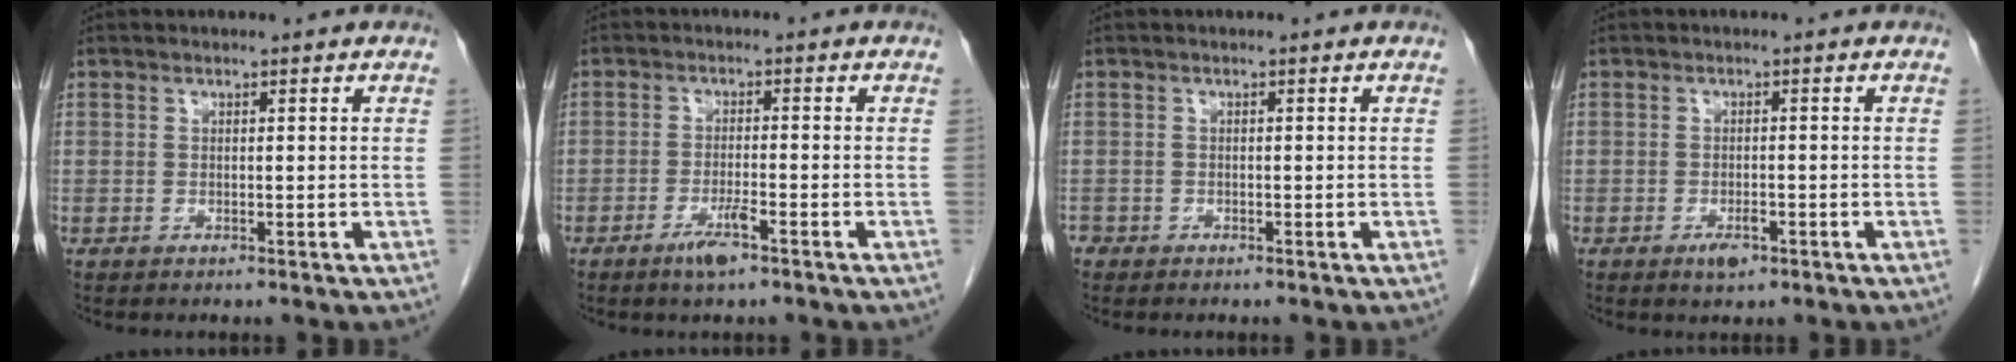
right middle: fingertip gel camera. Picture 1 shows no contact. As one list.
[{"total": 3.6, "force": [-2.3, 0.3, 2.8], "torque": [-0.056, -0.005, -0.042]}, {"total": 1.3, "force": [-0.9, 0.9, 0.3], "torque": [-0.011, 0.000, -0.017]}, {"total": 2.2, "force": [-1.3, 0.8, 1.6], "torque": [-0.026, 0.001, -0.018]}]